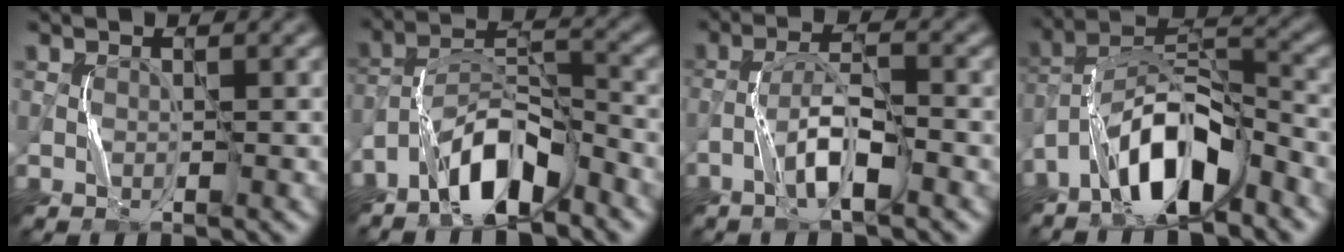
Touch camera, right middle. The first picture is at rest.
{"total": 6.6, "force": [-4.8, 2.1, 4.1], "torque": [-0.073, 0.010, -0.091]}
{"total": 4.2, "force": [-2.3, 0.8, 3.5], "torque": [-0.067, 0.015, -0.047]}
{"total": 8.5, "force": [-5.5, 2.8, 5.8], "torque": [-0.105, 0.013, -0.104]}